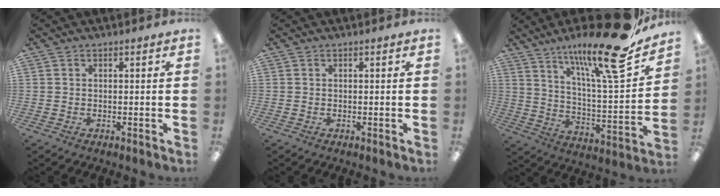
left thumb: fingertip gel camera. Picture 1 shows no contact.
{"total": 0.0}
{"total": 22.6, "force": [16.8, 3.3, 14.8], "torque": [-0.233, -0.114, 0.260]}